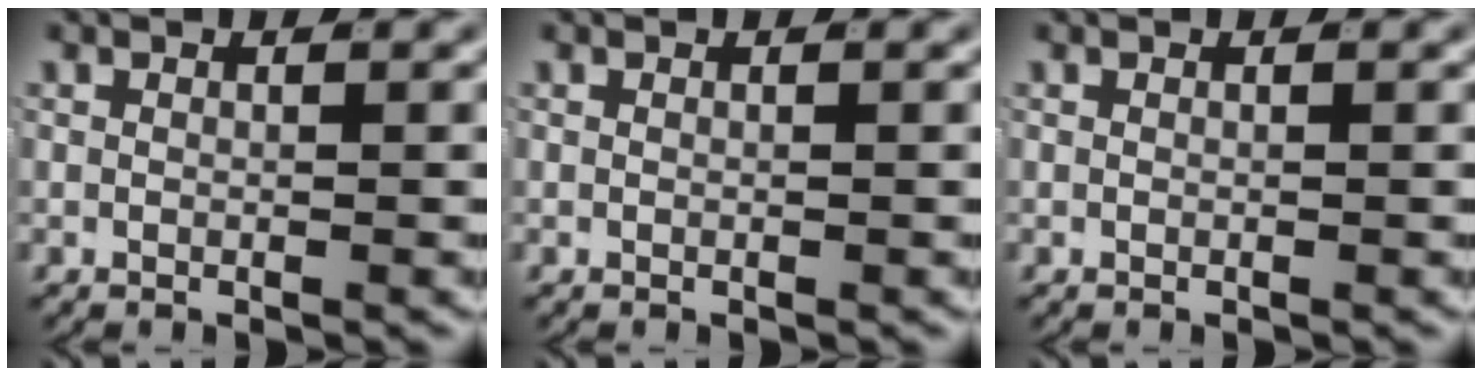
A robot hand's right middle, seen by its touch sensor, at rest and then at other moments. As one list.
[{"total": 0.0}, {"total": 0.0}]